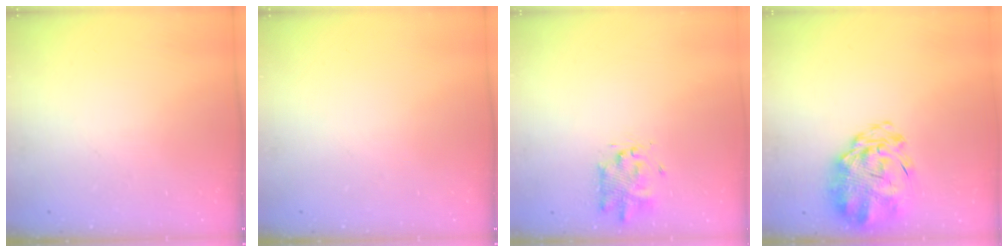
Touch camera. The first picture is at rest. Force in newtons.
{"total": 0.0}
{"total": 2.6, "press": 2.5, "slide": 0.9}
{"total": 6.4, "press": 6.0, "slide": 2.5}